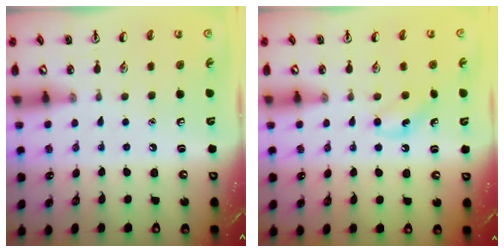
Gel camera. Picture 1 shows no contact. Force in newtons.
{"total": 5.4, "press": 5.0, "slide": 1.8}